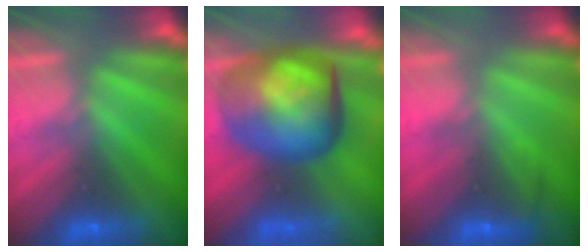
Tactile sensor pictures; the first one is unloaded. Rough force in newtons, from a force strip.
{"total": 7.5}
{"total": 2.2}